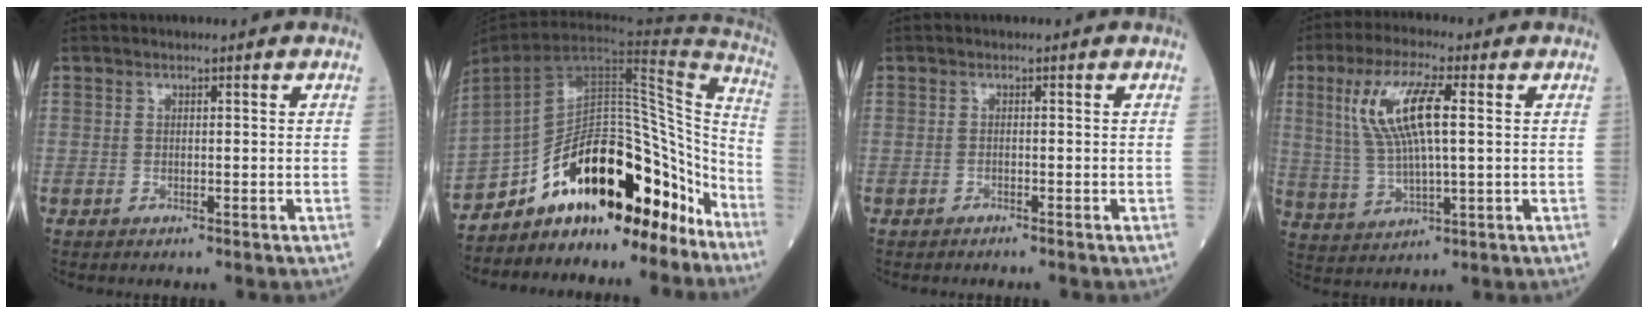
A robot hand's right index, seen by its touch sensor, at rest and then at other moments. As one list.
[{"total": 21.7, "force": [-16.3, 7.8, 12.0], "torque": [-0.163, 0.048, -0.253]}, {"total": 0.7, "force": [-0.5, -0.2, 0.3], "torque": [-0.009, -0.002, -0.009]}, {"total": 10.9, "force": [2.7, 2.1, 10.3], "torque": [-0.222, 0.012, 0.056]}]